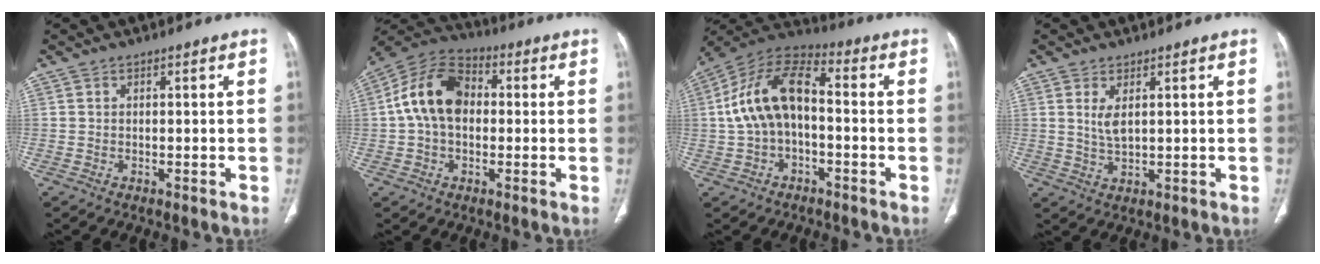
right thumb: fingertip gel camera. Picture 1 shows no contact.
{"total": 13.0, "force": [0.8, 8.9, 9.3], "torque": [-0.163, 0.031, 0.000]}
{"total": 13.9, "force": [-0.5, 8.0, 11.4], "torque": [-0.216, 0.045, -0.019]}
{"total": 3.3, "force": [1.2, 1.3, 2.9], "torque": [-0.060, -0.011, 0.032]}